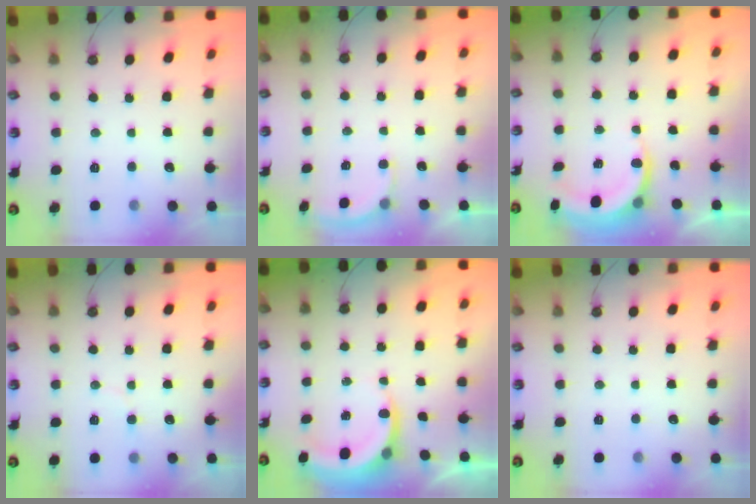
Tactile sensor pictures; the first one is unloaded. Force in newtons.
{"total": 2.6, "press": 2.3, "slide": 1.1}
{"total": 5.6, "press": 5.2, "slide": 1.8}
{"total": 3.2, "press": 3.2, "slide": 0.5}
{"total": 4.7, "press": 4.6, "slide": 0.6}
{"total": 0.0}